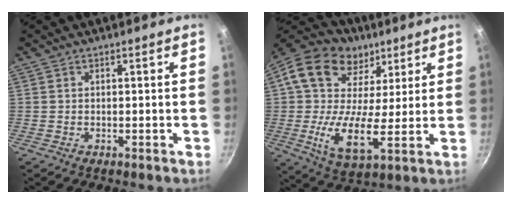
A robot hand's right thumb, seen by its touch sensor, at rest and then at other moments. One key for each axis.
{"total": 21.2, "fx": 6.1, "fy": 14.4, "fz": 14.3, "tx": -0.236, "ty": 0.000, "tz": 0.091}